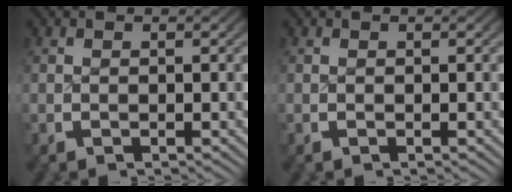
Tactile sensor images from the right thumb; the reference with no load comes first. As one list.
[{"total": 0.0}]